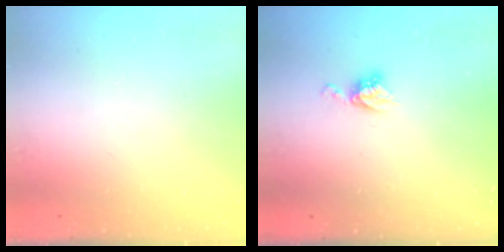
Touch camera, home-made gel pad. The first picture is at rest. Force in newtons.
{"total": 4.7, "press": 4.6, "slide": 0.4}